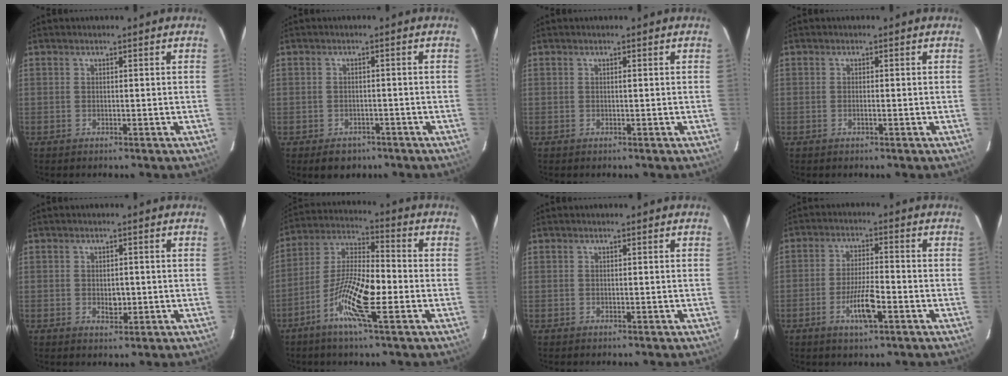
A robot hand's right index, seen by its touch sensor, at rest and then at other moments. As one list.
[{"total": 3.6, "force": [-2.3, 2.6, 1.0], "torque": [-0.013, 0.005, -0.024]}, {"total": 0.0}, {"total": 0.7, "force": [-0.3, 0.1, 0.6], "torque": [-0.014, 0.000, -0.004]}, {"total": 2.5, "force": [-0.4, 1.4, 1.9], "torque": [-0.030, -0.001, -0.001]}, {"total": 12.7, "force": [-4.8, 1.5, 11.6], "torque": [-0.228, -0.004, -0.096]}, {"total": 0.0}, {"total": 6.7, "force": [-2.8, 1.2, 5.9], "torque": [-0.112, -0.005, -0.051]}]